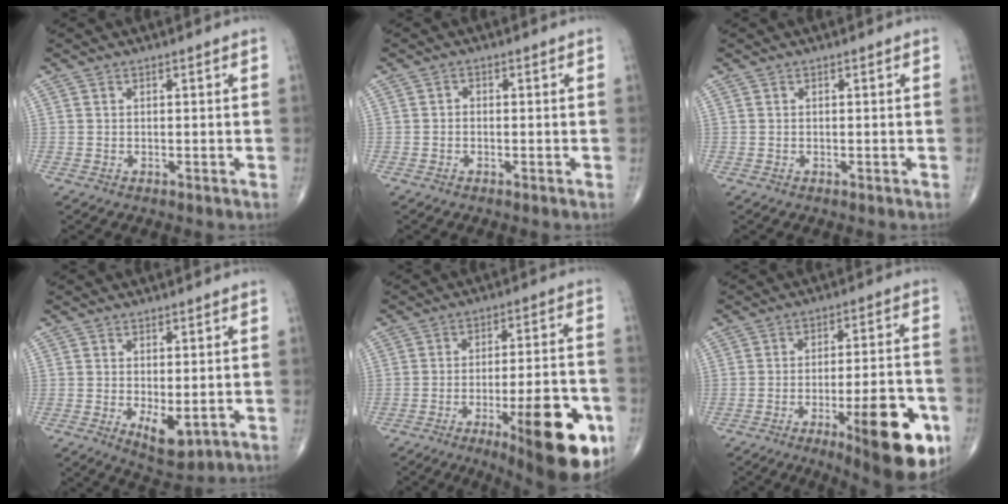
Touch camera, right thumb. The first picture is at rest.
{"total": 0.9, "force": [-0.2, 0.7, 0.5], "torque": [0.000, 0.003, -0.008]}
{"total": 0.0}
{"total": 5.5, "force": [-1.0, 2.5, 4.8], "torque": [-0.064, -0.016, -0.005]}
{"total": 21.4, "force": [-8.8, 6.0, 18.6], "torque": [-0.210, 0.028, -0.112]}
{"total": 19.2, "force": [-8.0, 5.3, 16.6], "torque": [-0.187, 0.025, -0.104]}